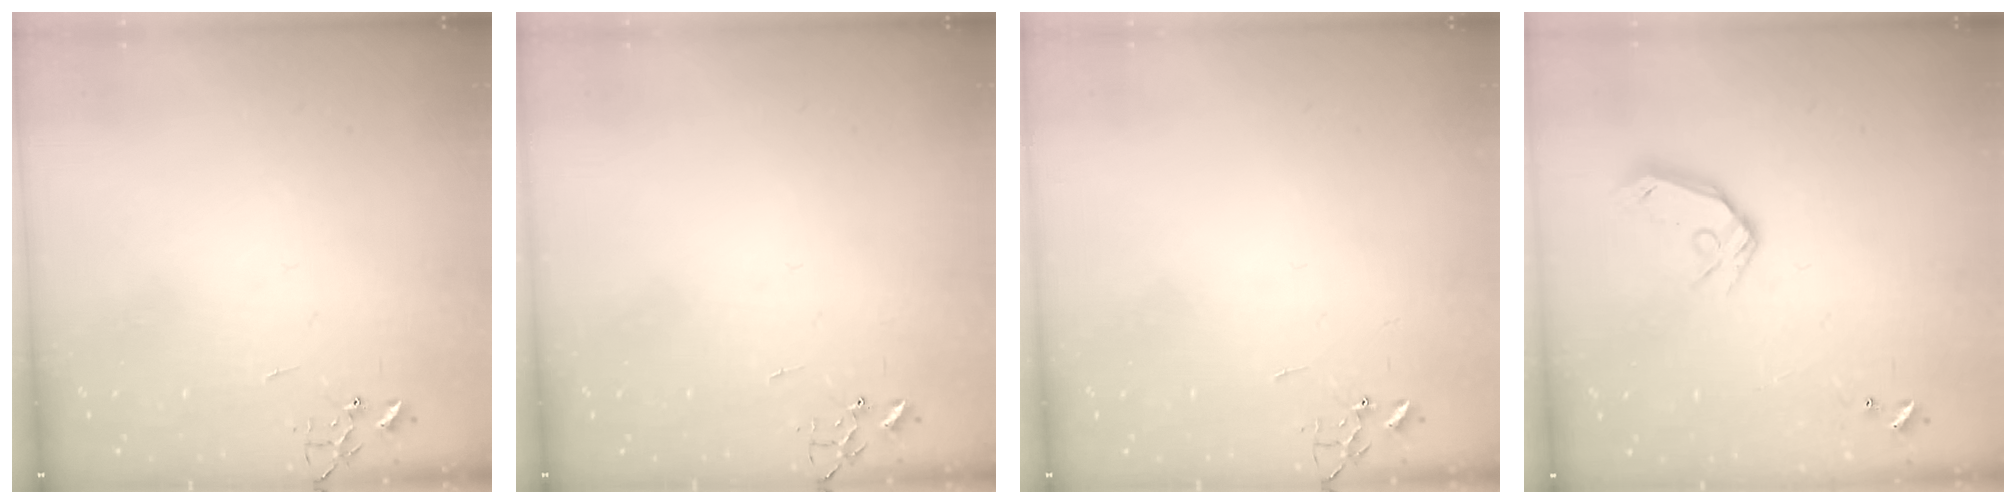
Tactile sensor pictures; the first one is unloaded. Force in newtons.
{"total": 0.0}
{"total": 0.0}
{"total": 10.4, "press": 10.2, "slide": 1.6}